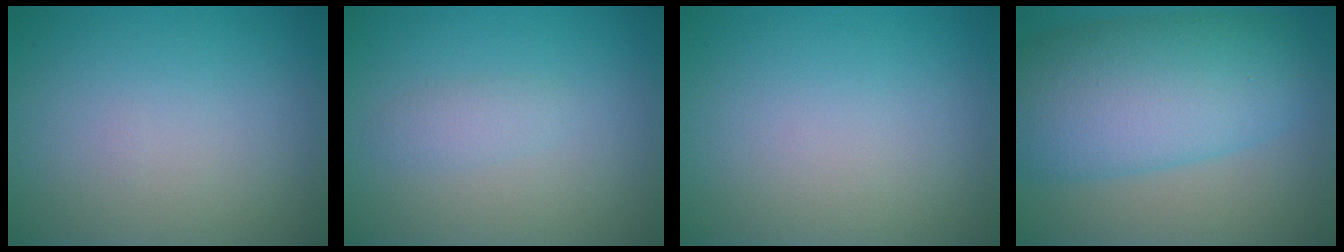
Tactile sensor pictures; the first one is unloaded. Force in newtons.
{"total": 1.3, "press": 1.3, "slide": 0.1}
{"total": 0.0}
{"total": 10.4, "press": 10.4, "slide": 0.2}